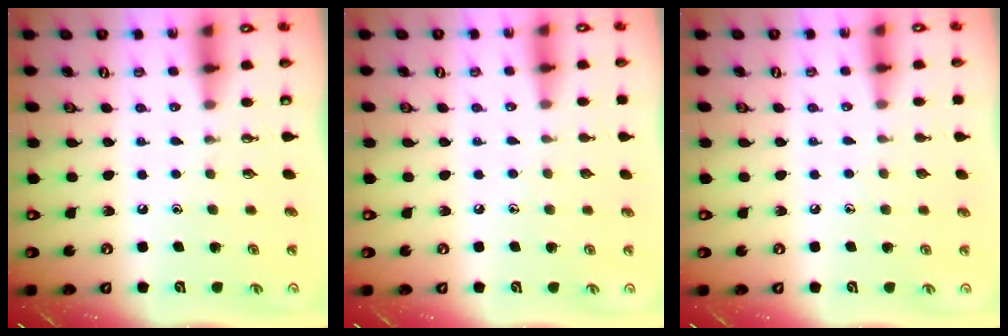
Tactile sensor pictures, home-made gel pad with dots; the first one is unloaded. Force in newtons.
{"total": 3.8, "press": 3.7, "slide": 0.4}
{"total": 3.8, "press": 3.7, "slide": 0.4}